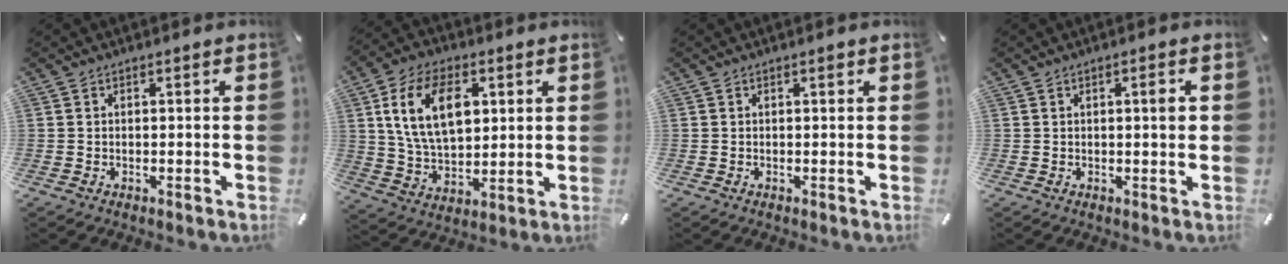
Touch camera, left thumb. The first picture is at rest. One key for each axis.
{"total": 15.3, "fx": 4.7, "fy": 9.8, "fz": 10.7, "tx": -0.226, "ty": 0.003, "tz": 0.080}
{"total": 0.6, "fx": 0.2, "fy": 0.2, "fz": 0.5, "tx": -0.008, "ty": 0.001, "tz": 0.004}
{"total": 2.4, "fx": 0.5, "fy": 0.4, "fz": 2.3, "tx": -0.029, "ty": -0.004, "tz": 0.001}